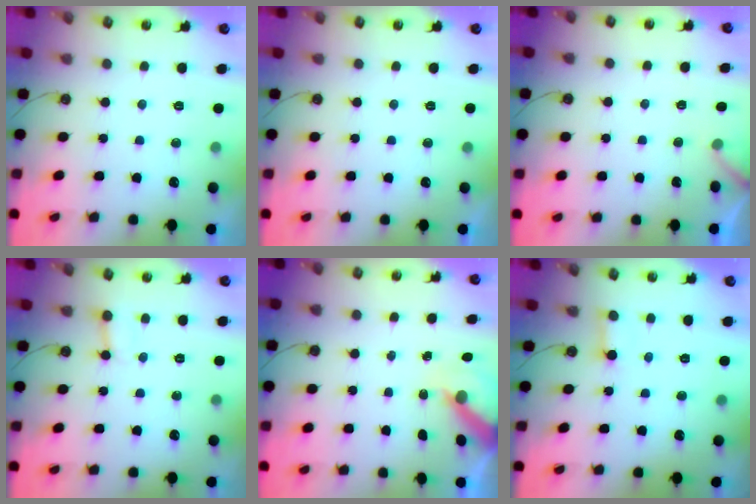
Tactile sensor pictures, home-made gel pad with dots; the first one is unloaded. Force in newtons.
{"total": 0.0}
{"total": 2.8, "press": 2.8, "slide": 0.3}
{"total": 4.6, "press": 4.5, "slide": 0.8}
{"total": 5.9, "press": 5.9, "slide": 0.6}
{"total": 2.8, "press": 2.8, "slide": 0.3}